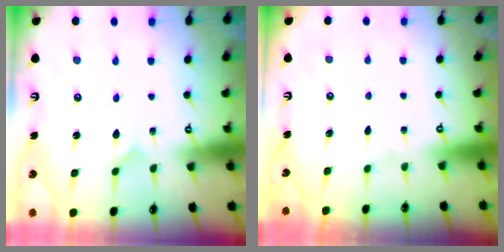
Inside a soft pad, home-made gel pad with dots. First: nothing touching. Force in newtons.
{"total": 0.0}